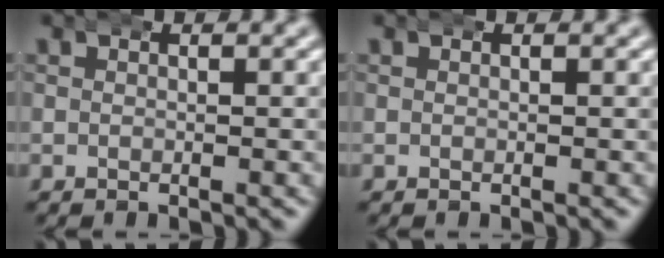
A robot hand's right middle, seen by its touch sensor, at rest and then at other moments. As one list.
[{"total": 0.0}]